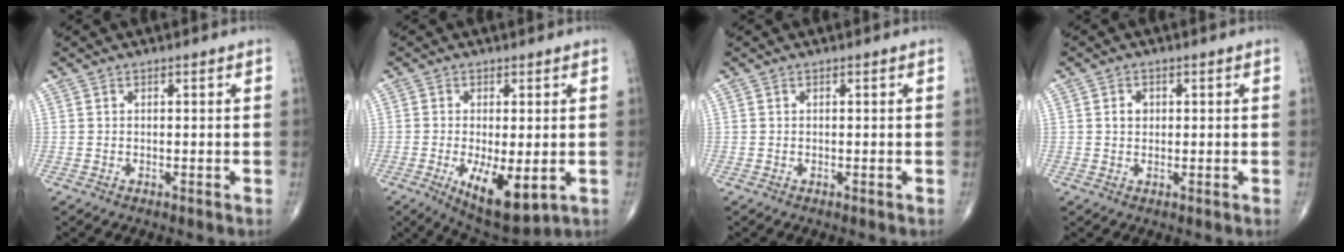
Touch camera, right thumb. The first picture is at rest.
{"total": 10.5, "force": [-2.8, 4.1, 9.3], "torque": [-0.145, -0.022, -0.033]}
{"total": 0.0}
{"total": 2.0, "force": [0.4, 1.6, 1.1], "torque": [-0.011, 0.003, 0.006]}